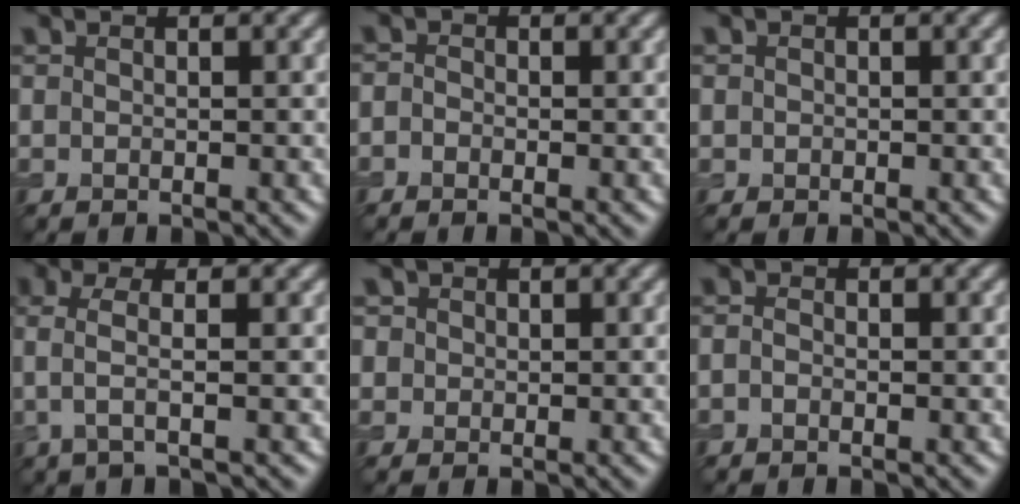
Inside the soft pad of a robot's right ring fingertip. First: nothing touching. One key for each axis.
{"total": 1.0, "fx": -0.4, "fy": 0.8, "fz": 0.3, "tx": -0.002, "ty": -0.001, "tz": -0.018}
{"total": 0.7, "fx": 0.0, "fy": 0.7, "fz": 0.1, "tx": 0.006, "ty": -0.002, "tz": -0.003}
{"total": 2.9, "fx": 0.1, "fy": 0.8, "fz": 2.8, "tx": -0.056, "ty": 0.004, "tz": -0.002}
{"total": 3.6, "fx": 1.6, "fy": 3.0, "fz": 1.4, "tx": -0.025, "ty": 0.014, "tz": 0.011}
{"total": 0.7, "fx": -0.4, "fy": 0.5, "fz": 0.3, "tx": -0.006, "ty": -0.001, "tz": -0.010}